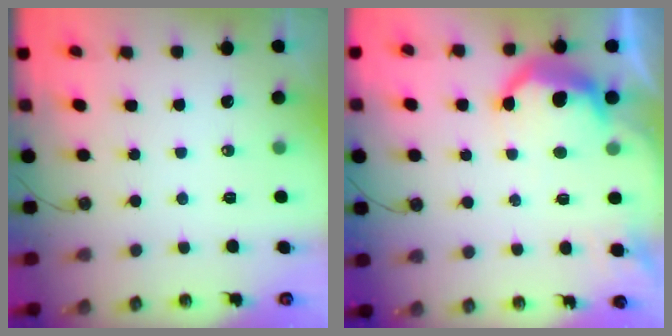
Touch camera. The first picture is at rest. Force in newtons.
{"total": 10.4, "press": 10.4, "slide": 0.4}